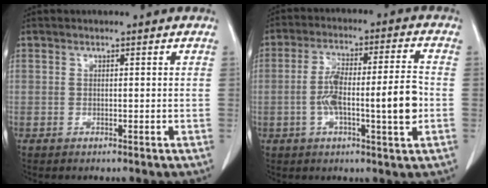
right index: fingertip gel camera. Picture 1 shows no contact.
{"total": 11.2, "force": [-2.0, 1.4, 10.9], "torque": [-0.189, 0.016, -0.035]}